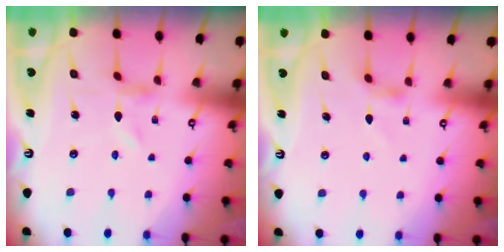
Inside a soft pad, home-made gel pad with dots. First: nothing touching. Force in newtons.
{"total": 4.2, "press": 4.2, "slide": 0.4}